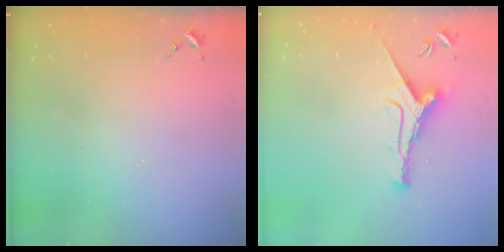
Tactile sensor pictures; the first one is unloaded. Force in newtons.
{"total": 9.1, "press": 9.1, "slide": 0.2}